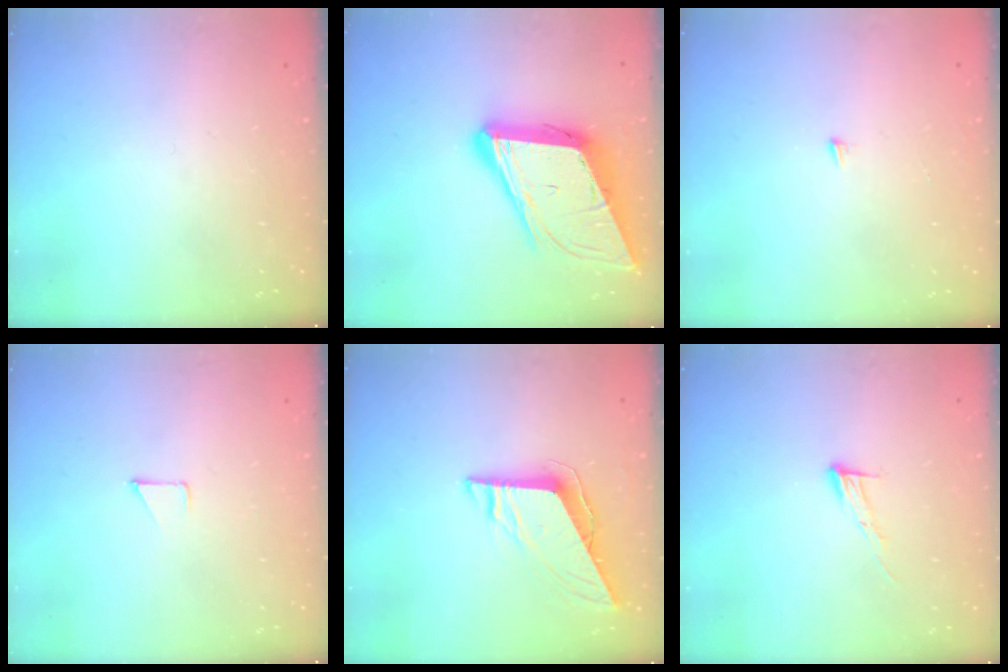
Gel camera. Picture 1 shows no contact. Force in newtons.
{"total": 17.7, "press": 17.2, "slide": 4.0}
{"total": 3.9, "press": 3.9, "slide": 0.3}
{"total": 2.9, "press": 2.8, "slide": 0.3}
{"total": 8.5, "press": 8.5, "slide": 0.3}
{"total": 6.7, "press": 6.7, "slide": 0.4}